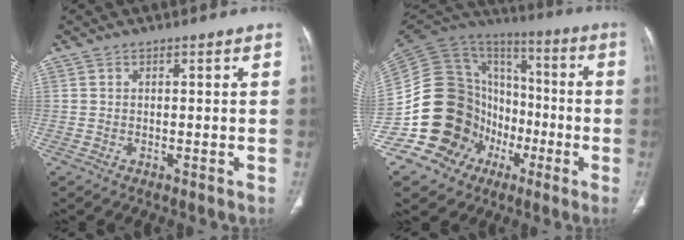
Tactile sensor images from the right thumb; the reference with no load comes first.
{"total": 24.6, "force": [-6.9, 20.8, 11.1], "torque": [-0.177, 0.098, -0.109]}